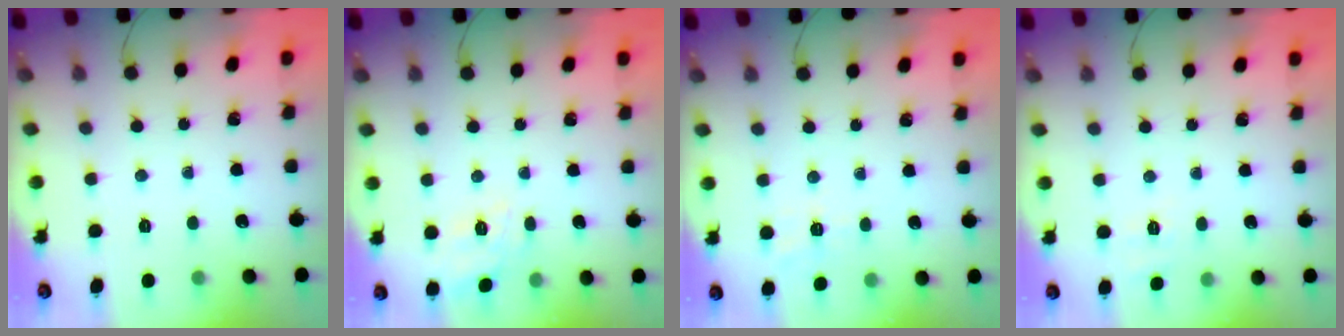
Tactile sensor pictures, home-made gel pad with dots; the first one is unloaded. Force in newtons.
{"total": 12.3, "press": 12.2, "slide": 1.1}
{"total": 1.8, "press": 0.2, "slide": 1.8}
{"total": 4.9, "press": 4.5, "slide": 1.9}